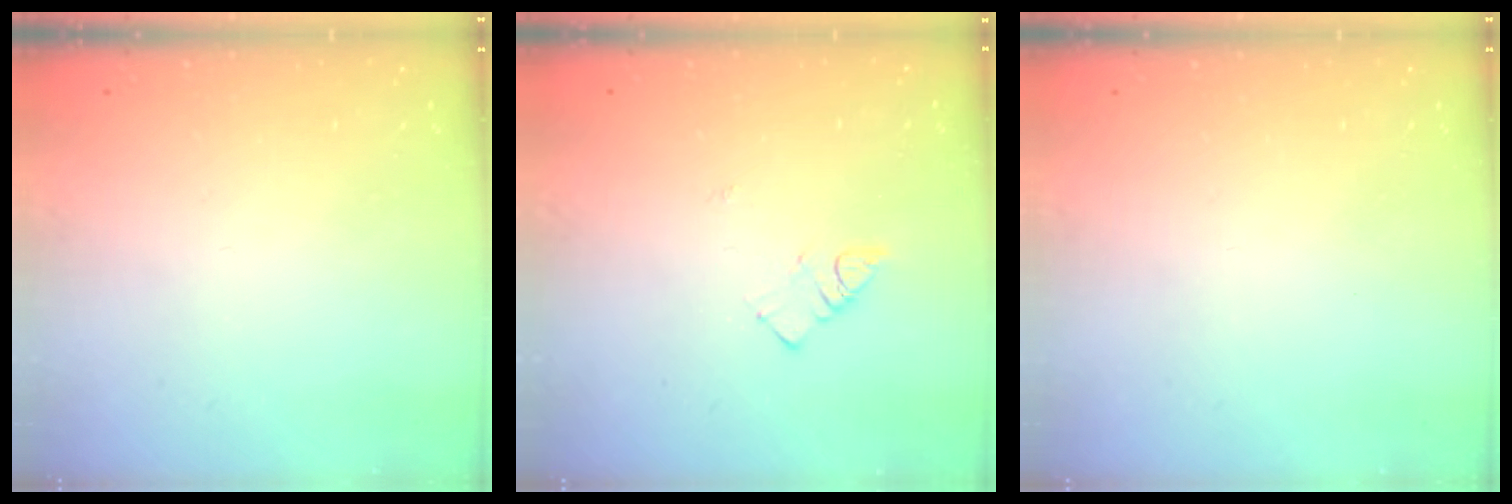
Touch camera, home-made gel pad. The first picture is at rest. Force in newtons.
{"total": 2.3, "press": 2.3, "slide": 0.4}
{"total": 0.0}